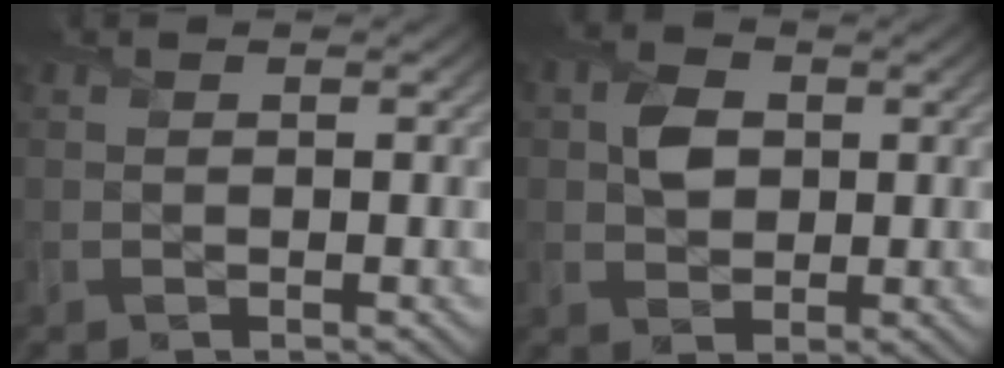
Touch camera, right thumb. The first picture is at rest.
{"total": 3.3, "force": [0.6, 2.7, 1.9], "torque": [-0.041, 0.001, 0.004]}